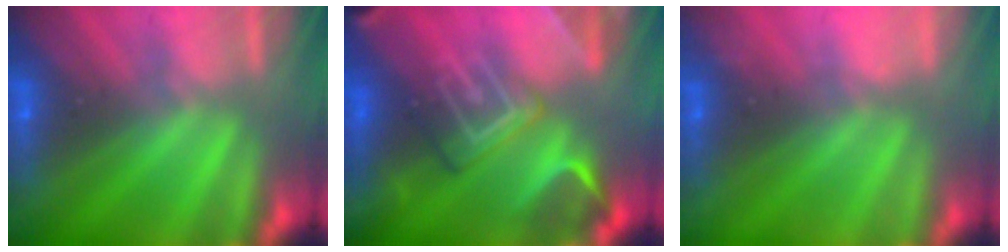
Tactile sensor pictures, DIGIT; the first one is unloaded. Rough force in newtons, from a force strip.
{"total": 9.1}
{"total": 2.2}